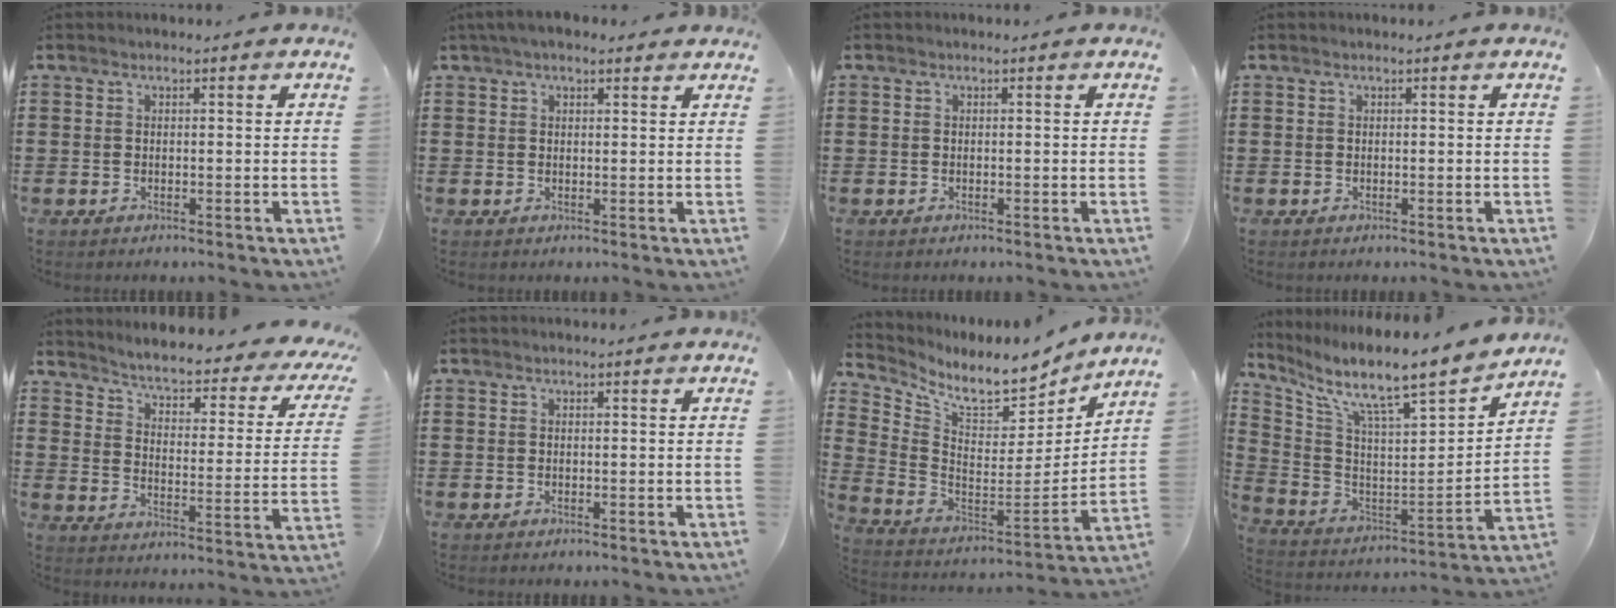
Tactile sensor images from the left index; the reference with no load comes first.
{"total": 2.9, "force": [2.2, 1.3, 1.3], "torque": [-0.031, 0.006, 0.041]}
{"total": 0.0}
{"total": 0.0}
{"total": 3.5, "force": [2.9, 0.0, 2.0], "torque": [-0.056, -0.033, 0.037]}
{"total": 0.0}
{"total": 7.8, "force": [6.8, 2.3, 3.1], "torque": [-0.089, -0.058, 0.115]}
{"total": 9.4, "force": [7.9, 0.8, 5.0], "torque": [-0.118, -0.075, 0.121]}